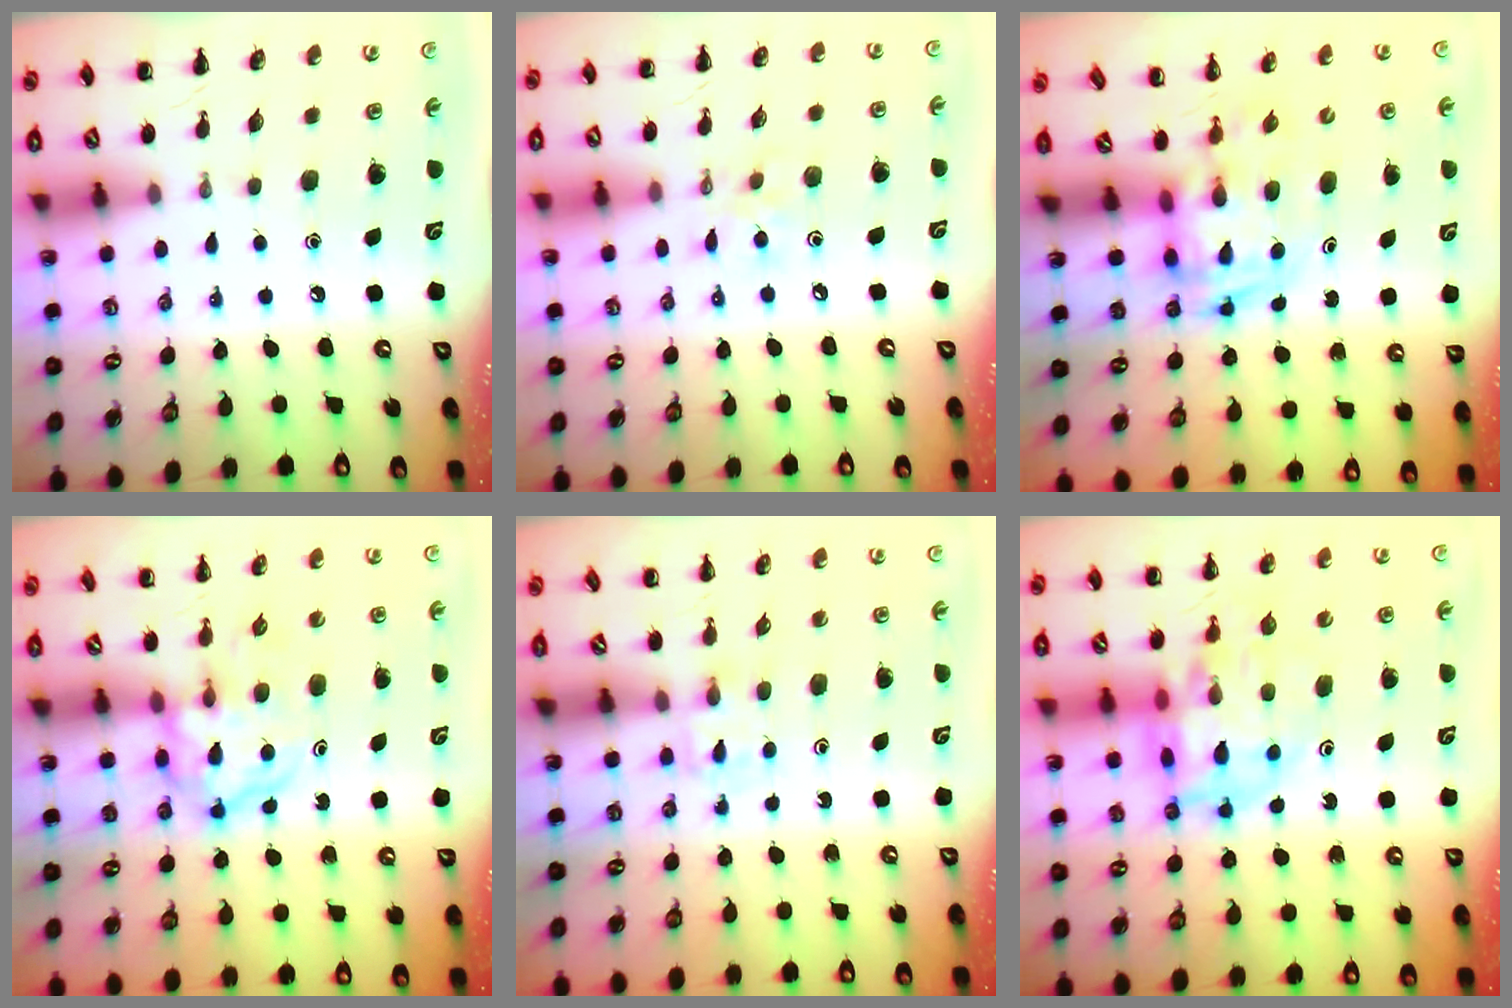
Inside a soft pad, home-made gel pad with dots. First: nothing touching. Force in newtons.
{"total": 3.9, "press": 3.8, "slide": 0.8}
{"total": 2.7, "press": 2.6, "slide": 0.5}
{"total": 3.9, "press": 3.9, "slide": 0.5}
{"total": 2.3, "press": 2.1, "slide": 1.0}
{"total": 12.0, "press": 11.3, "slide": 3.9}